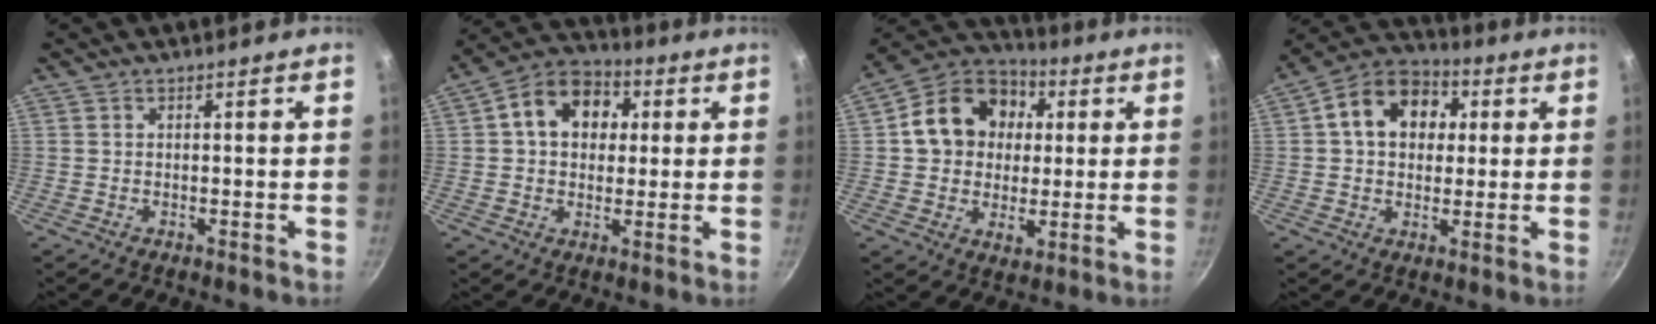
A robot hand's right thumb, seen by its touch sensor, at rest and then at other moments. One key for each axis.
{"total": 12.5, "fx": 2.7, "fy": 9.5, "fz": 7.6, "tx": -0.090, "ty": 0.021, "tz": 0.026}
{"total": 16.9, "fx": 3.2, "fy": 13.8, "fz": 9.3, "tx": -0.128, "ty": 0.014, "tz": 0.044}
{"total": 13.6, "fx": 2.9, "fy": 10.3, "fz": 8.3, "tx": -0.106, "ty": 0.022, "tz": 0.030}